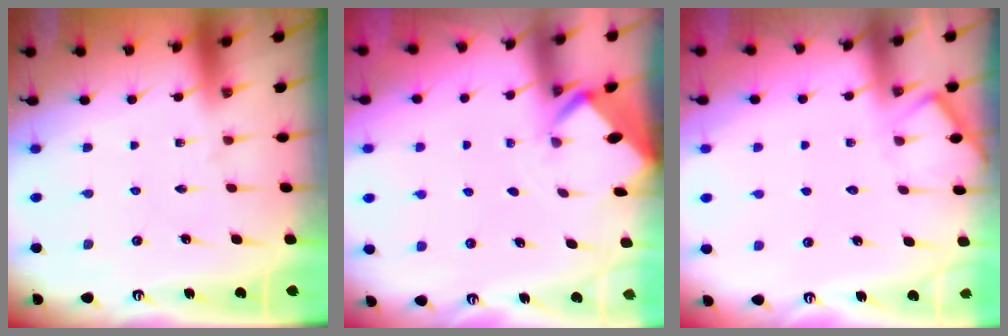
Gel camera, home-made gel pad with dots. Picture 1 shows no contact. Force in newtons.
{"total": 2.2, "press": 2.2, "slide": 0.2}
{"total": 5.0, "press": 5.0, "slide": 0.6}